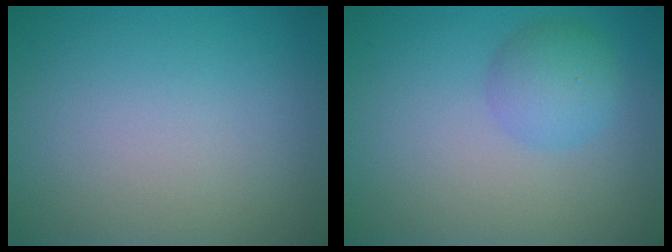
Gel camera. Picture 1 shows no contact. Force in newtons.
{"total": 3.0, "press": 2.9, "slide": 0.2}